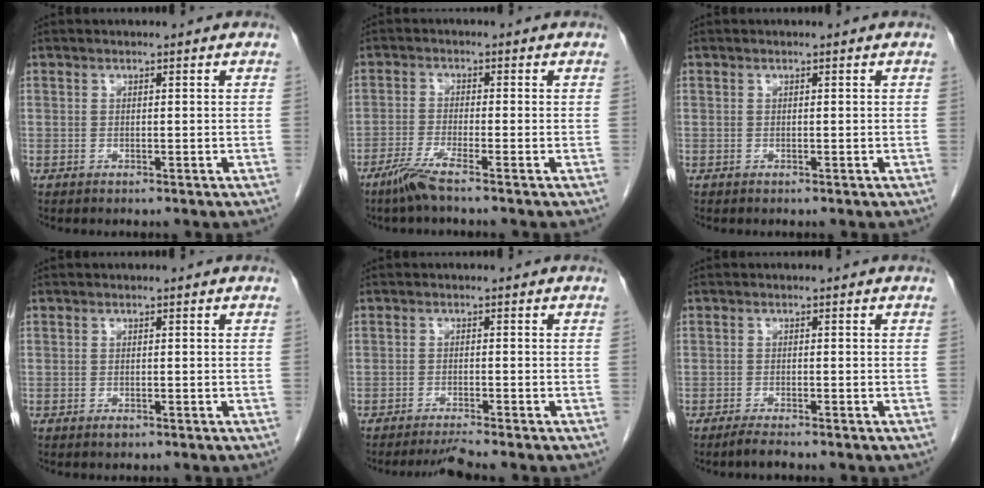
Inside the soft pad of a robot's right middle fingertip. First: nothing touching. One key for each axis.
{"total": 4.0, "fx": -3.0, "fy": -0.5, "fz": 2.7, "tx": -0.061, "ty": -0.012, "tz": -0.067}
{"total": 0.0}
{"total": 0.6, "fx": -0.4, "fy": 0.2, "fz": 0.4, "tx": -0.006, "ty": 0.000, "tz": -0.005}
{"total": 2.6, "fx": -2.3, "fy": -1.2, "fz": 0.4, "tx": -0.019, "ty": -0.016, "tz": -0.041}
{"total": 1.9, "fx": -1.6, "fy": -0.2, "fz": 0.9, "tx": -0.029, "ty": -0.008, "tz": -0.030}